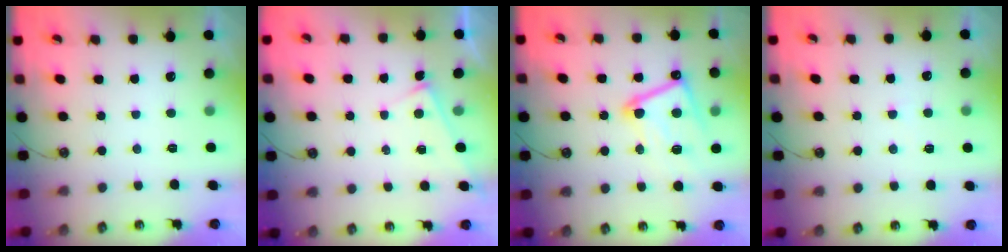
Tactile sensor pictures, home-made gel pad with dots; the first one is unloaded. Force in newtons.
{"total": 2.6, "press": 2.6, "slide": 0.2}
{"total": 11.5, "press": 11.5, "slide": 0.7}
{"total": 4.3, "press": 4.3, "slide": 0.5}